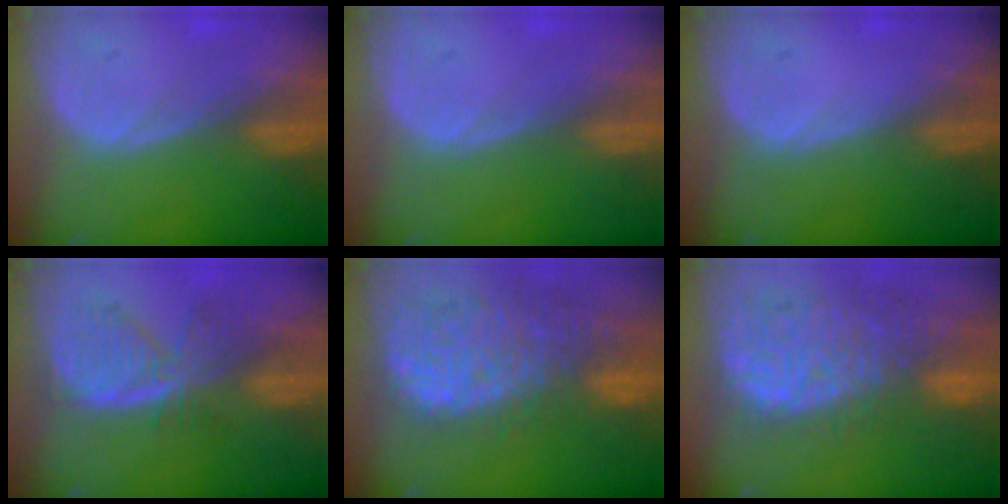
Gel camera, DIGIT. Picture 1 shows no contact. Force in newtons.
{"total": 0.0}
{"total": 0.0}
{"total": 7.8, "press": 6.8, "slide": 3.9}
{"total": 14.4, "press": 11.9, "slide": 8.2}
{"total": 13.8, "press": 11.6, "slide": 7.5}